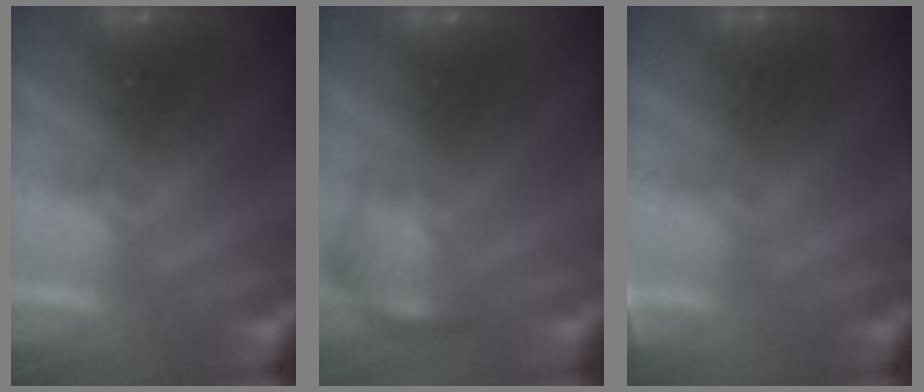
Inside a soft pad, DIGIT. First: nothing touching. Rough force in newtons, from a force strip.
{"total": 7.0}
{"total": 2.5}